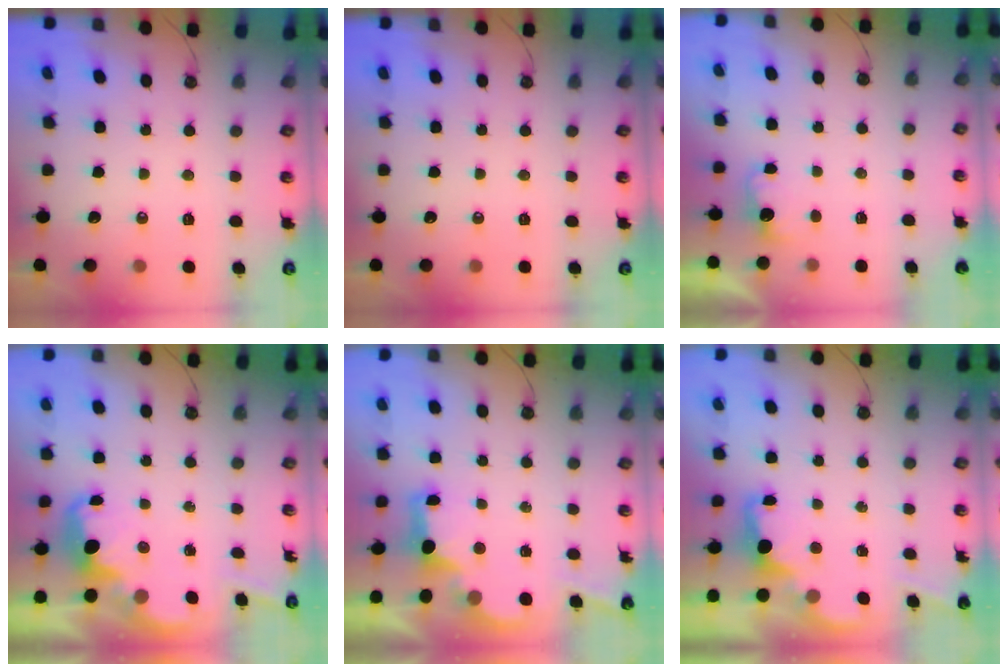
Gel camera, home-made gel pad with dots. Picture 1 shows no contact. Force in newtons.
{"total": 0.0}
{"total": 2.4, "press": 2.3, "slide": 0.8}
{"total": 2.8, "press": 2.8, "slide": 0.5}
{"total": 2.9, "press": 2.8, "slide": 0.9}
{"total": 1.5, "press": 1.4, "slide": 0.7}